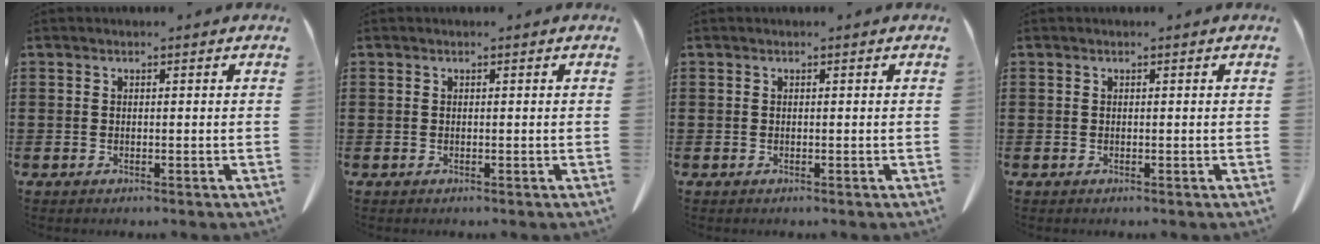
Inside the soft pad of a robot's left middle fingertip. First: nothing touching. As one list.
[{"total": 0.0}, {"total": 0.0}, {"total": 0.0}]